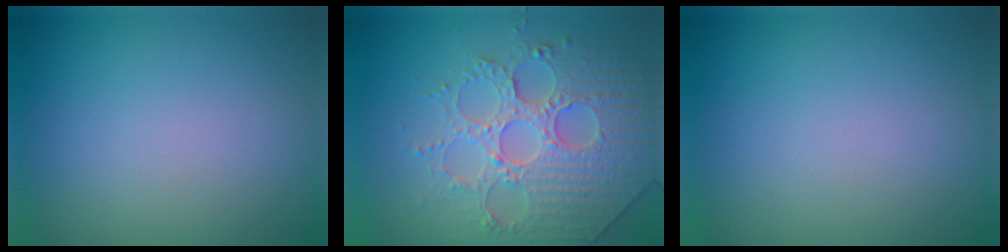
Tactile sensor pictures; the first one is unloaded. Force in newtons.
{"total": 6.7, "press": 5.7, "slide": 3.4}
{"total": 0.0}